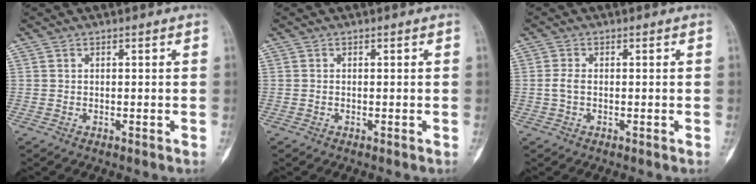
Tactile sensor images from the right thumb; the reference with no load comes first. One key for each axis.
{"total": 0.0}
{"total": 1.8, "fx": -0.2, "fy": 1.2, "fz": 1.4, "tx": -0.029, "ty": 0.003, "tz": -0.006}